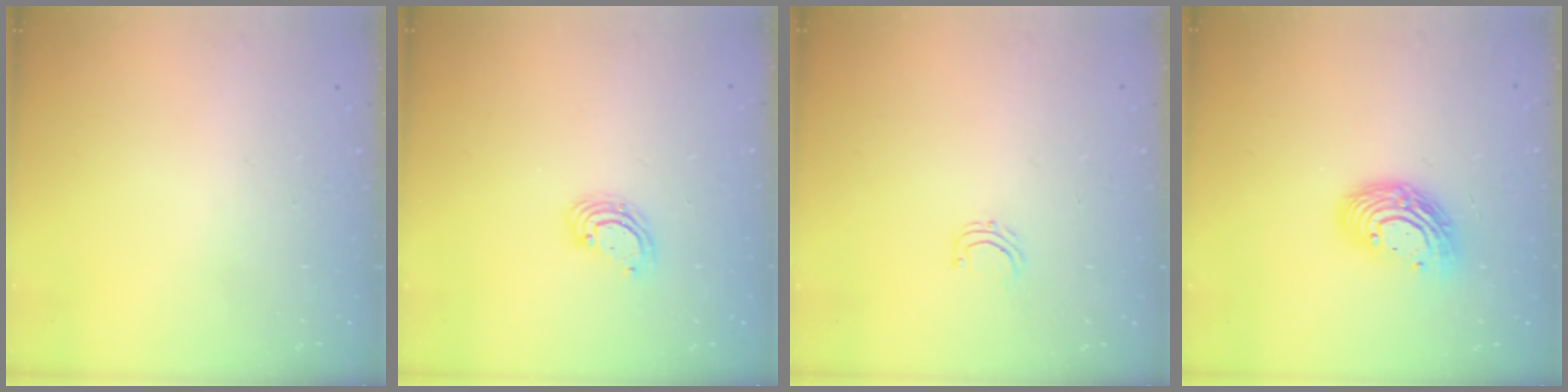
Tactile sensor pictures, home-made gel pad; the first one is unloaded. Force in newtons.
{"total": 4.4, "press": 4.4, "slide": 0.4}
{"total": 3.9, "press": 3.9, "slide": 0.3}
{"total": 12.8, "press": 12.8, "slide": 1.1}